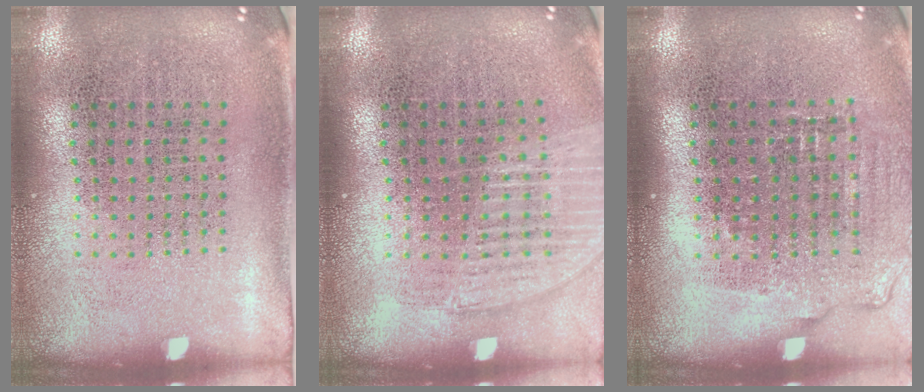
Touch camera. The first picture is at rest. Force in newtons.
{"total": 1.2, "press": 1.1, "slide": 0.4}
{"total": 1.1, "press": 1.1, "slide": 0.4}